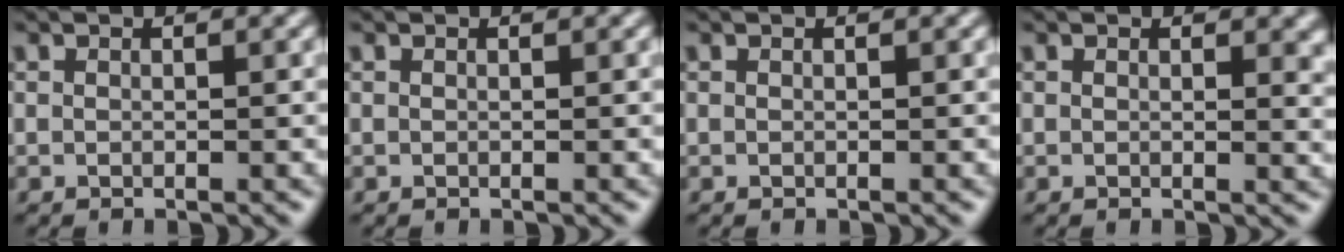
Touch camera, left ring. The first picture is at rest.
{"total": 0.0}
{"total": 0.0}
{"total": 1.7, "force": [0.5, 0.8, 1.4], "torque": [-0.014, -0.003, 0.009]}